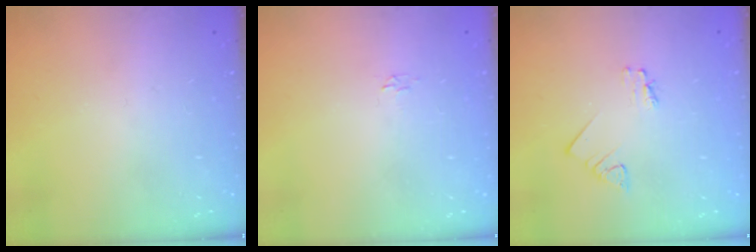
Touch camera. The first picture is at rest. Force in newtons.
{"total": 1.9, "press": 1.9, "slide": 0.3}
{"total": 2.1, "press": 2.1, "slide": 0.2}